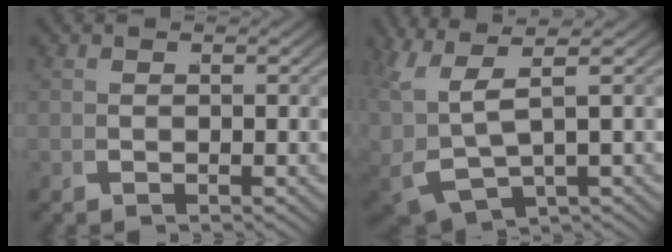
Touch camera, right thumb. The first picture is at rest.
{"total": 7.3, "force": [1.2, 4.5, 5.6], "torque": [-0.139, -0.018, 0.041]}